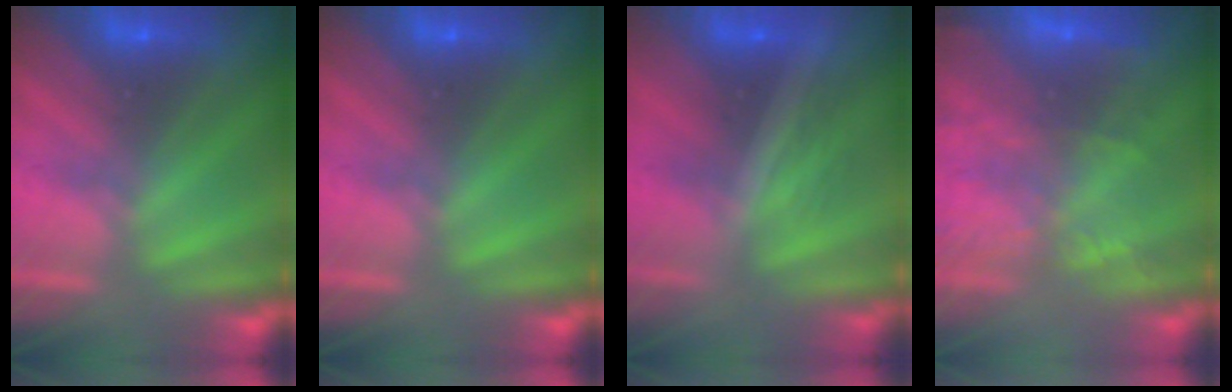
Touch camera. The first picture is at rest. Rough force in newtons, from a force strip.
{"total": 0.0}
{"total": 1.7}
{"total": 8.0}